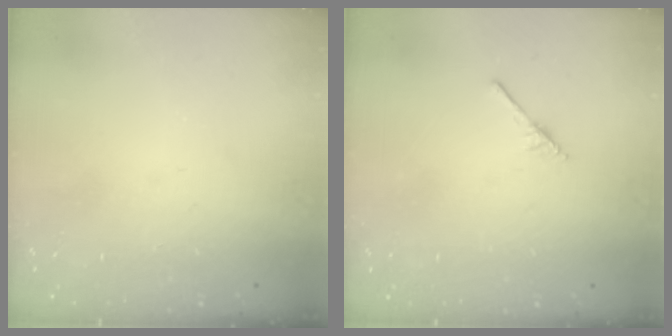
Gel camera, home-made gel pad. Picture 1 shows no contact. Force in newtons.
{"total": 2.5, "press": 2.4, "slide": 0.3}